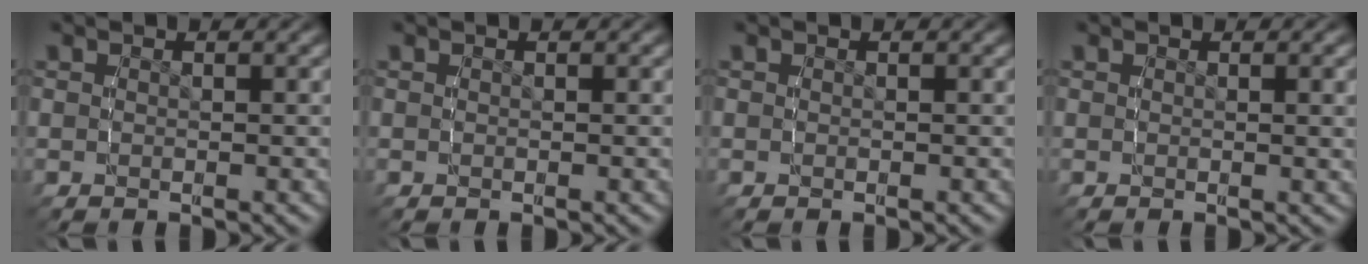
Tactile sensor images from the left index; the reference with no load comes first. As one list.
[{"total": 0.0}, {"total": 0.0}, {"total": 1.0, "force": [0.5, -0.2, 0.9], "torque": [-0.013, -0.001, 0.009]}]